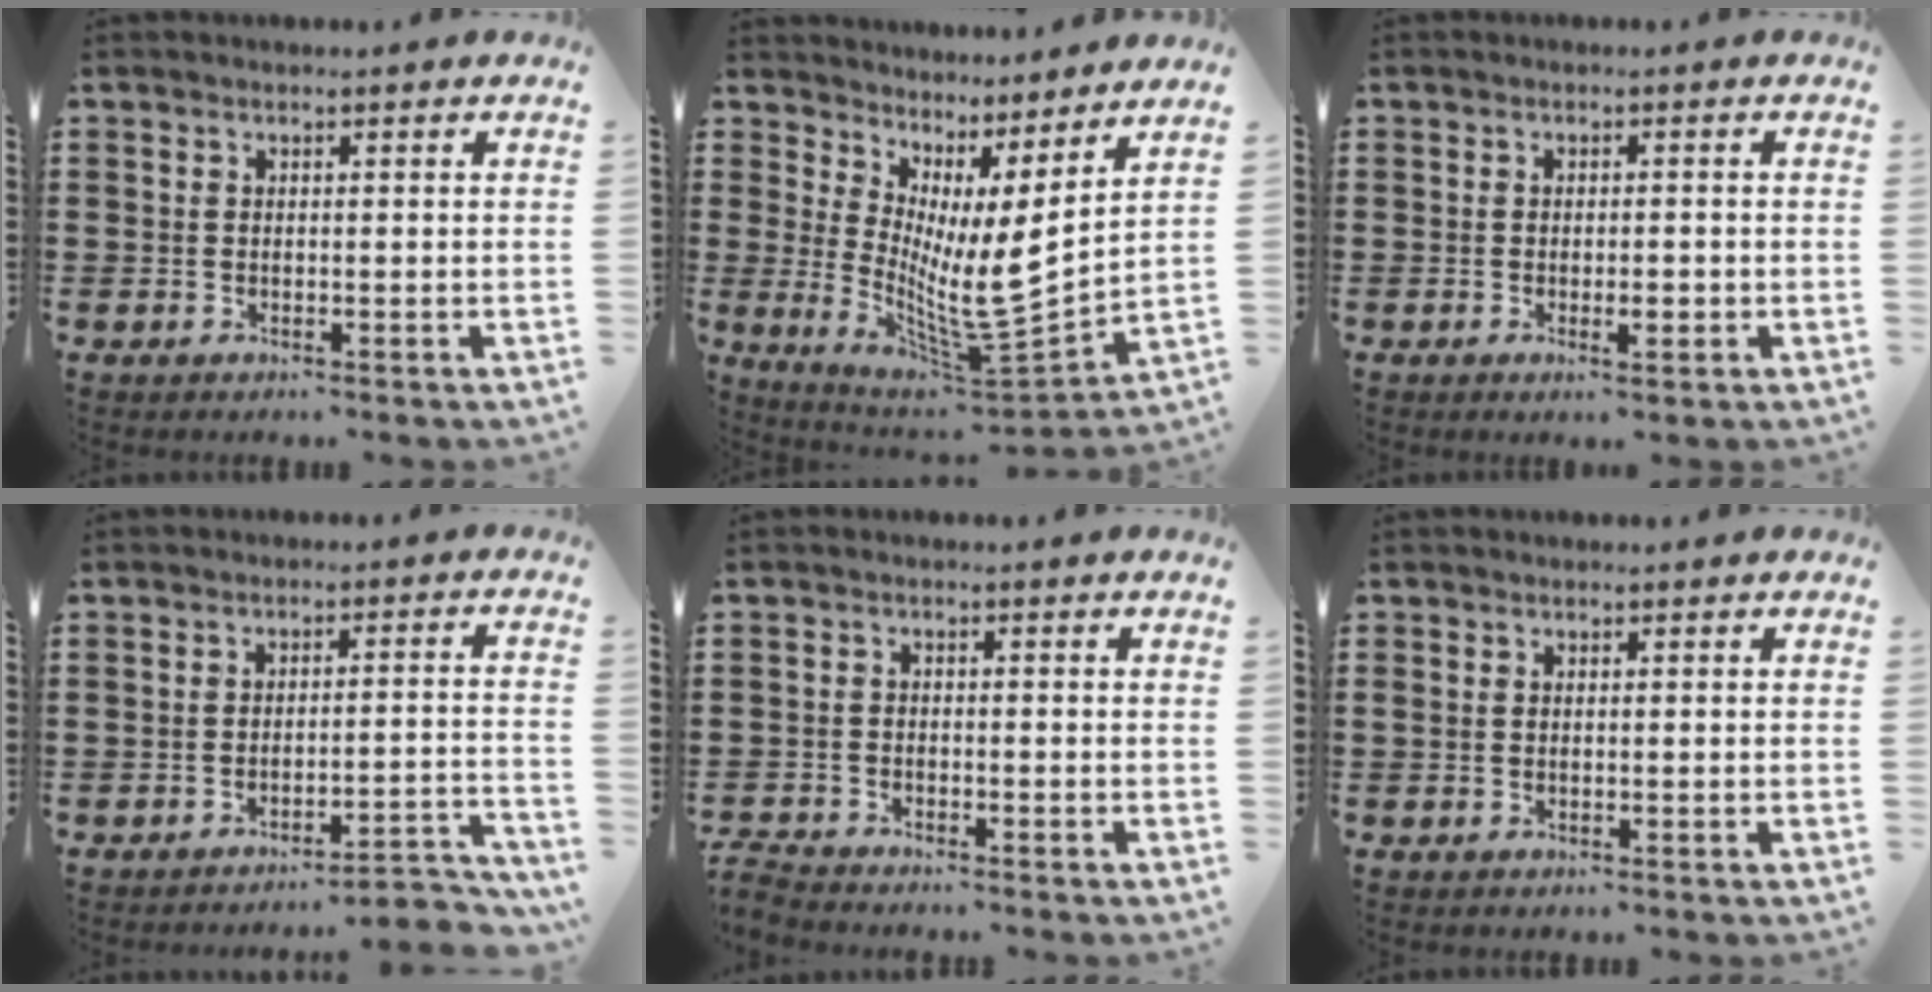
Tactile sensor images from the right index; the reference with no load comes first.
{"total": 7.9, "force": [1.2, 0.9, 7.7], "torque": [-0.155, -0.054, 0.019]}
{"total": 2.3, "force": [-0.7, 0.8, 2.1], "torque": [-0.035, 0.000, -0.012]}
{"total": 3.6, "force": [-3.4, -0.1, 1.3], "torque": [-0.026, -0.009, -0.071]}
{"total": 2.2, "force": [-2.2, 0.0, 0.0], "torque": [-0.004, -0.002, -0.048]}
{"total": 0.0}